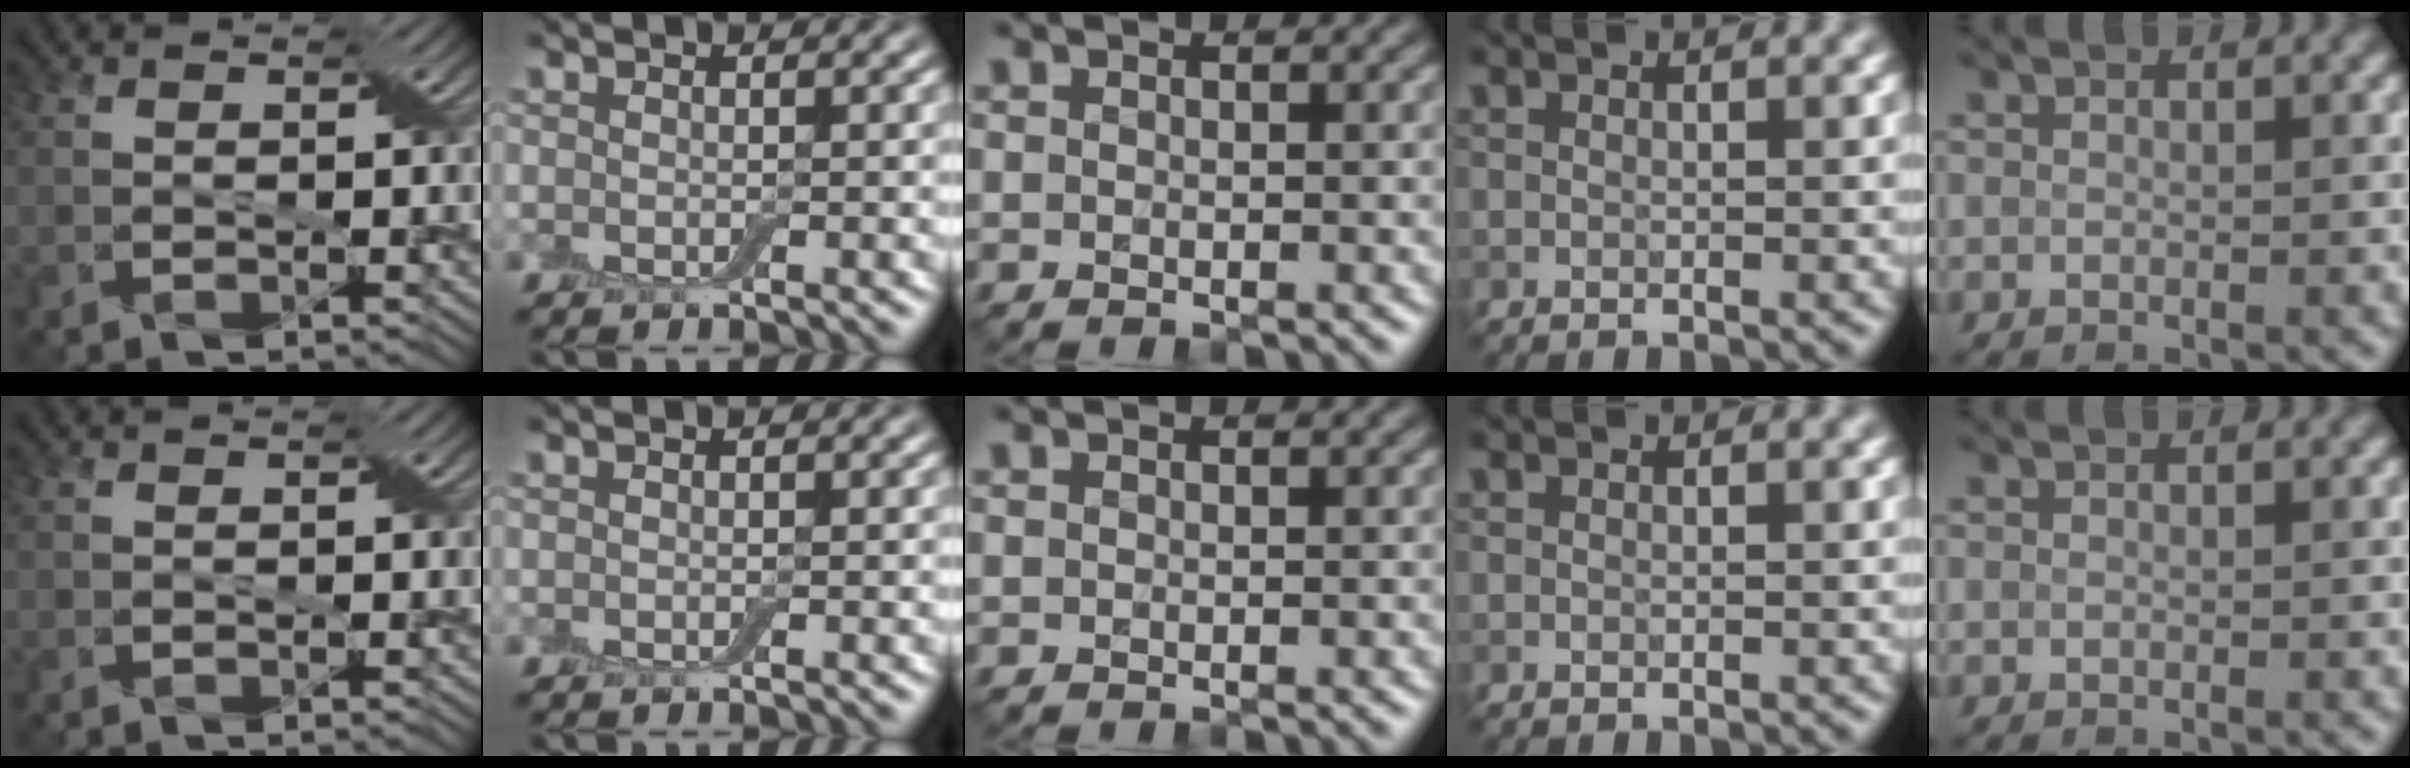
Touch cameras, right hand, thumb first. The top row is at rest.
{}